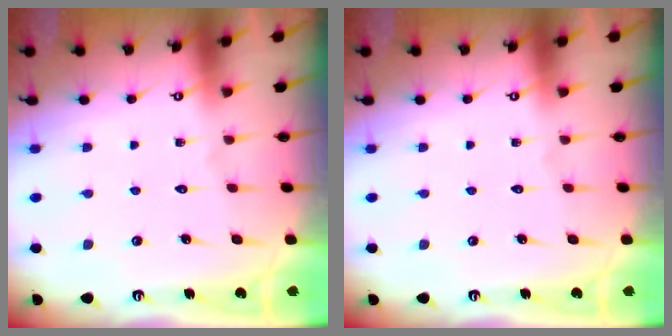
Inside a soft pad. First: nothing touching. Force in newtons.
{"total": 0.0}